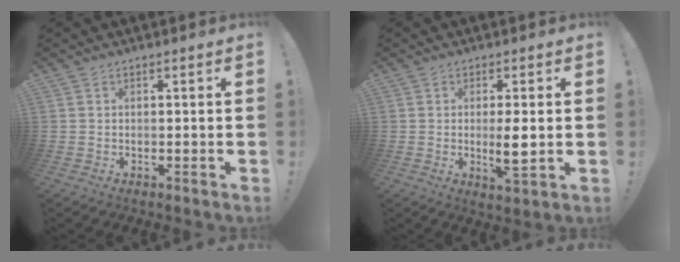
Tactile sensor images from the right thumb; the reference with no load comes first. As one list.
[{"total": 5.6, "force": [0.1, 1.0, 5.5], "torque": [-0.084, -0.013, 0.000]}]